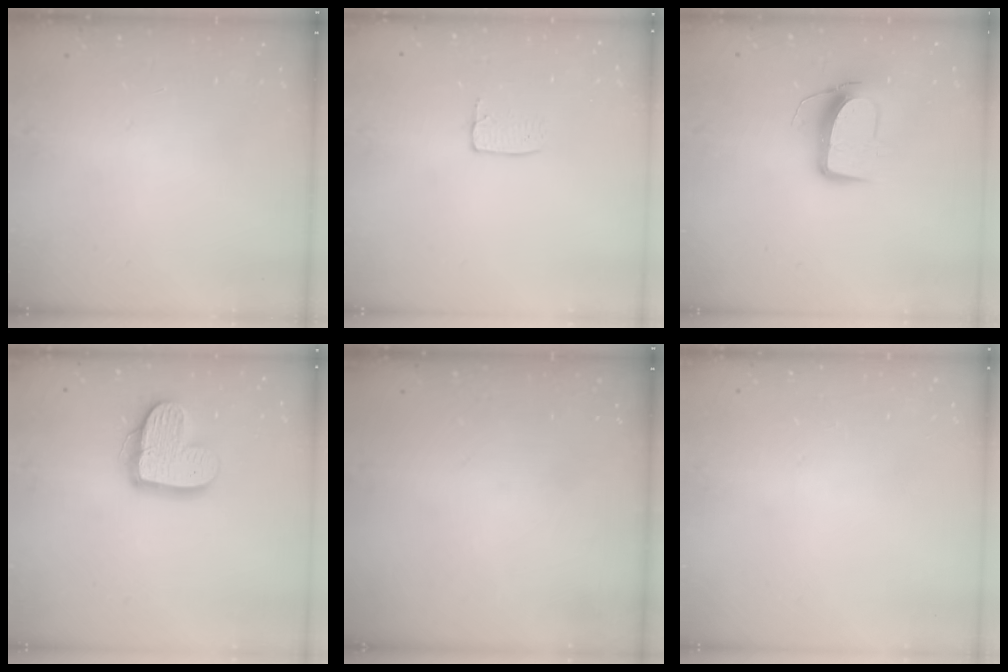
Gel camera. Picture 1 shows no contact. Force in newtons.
{"total": 3.6, "press": 3.6, "slide": 0.2}
{"total": 10.3, "press": 10.3, "slide": 0.5}
{"total": 13.9, "press": 13.9, "slide": 1.0}
{"total": 0.0}
{"total": 0.0}